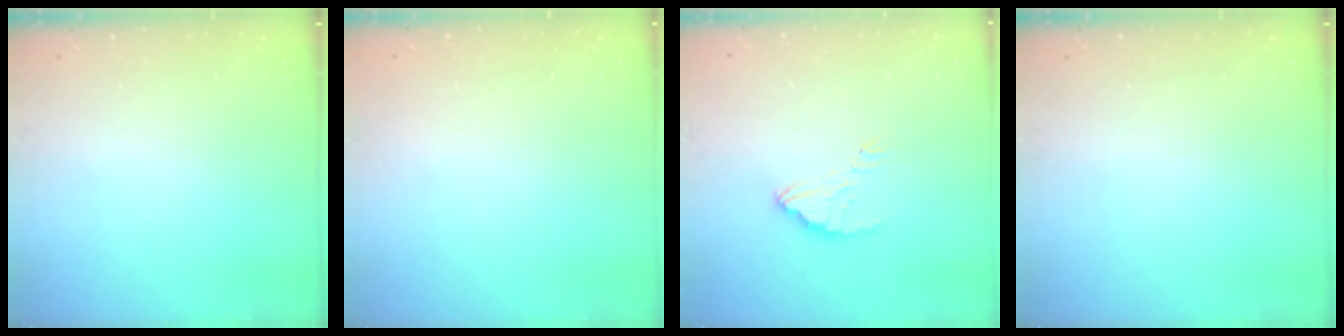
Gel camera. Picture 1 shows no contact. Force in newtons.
{"total": 2.2, "press": 2.2, "slide": 0.1}
{"total": 3.1, "press": 3.1, "slide": 0.2}
{"total": 0.0}